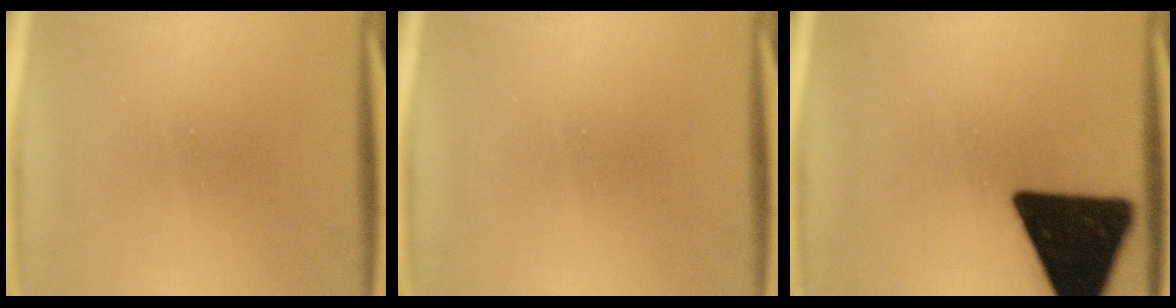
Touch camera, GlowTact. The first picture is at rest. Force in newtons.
{"total": 0.0}
{"total": 19.0}